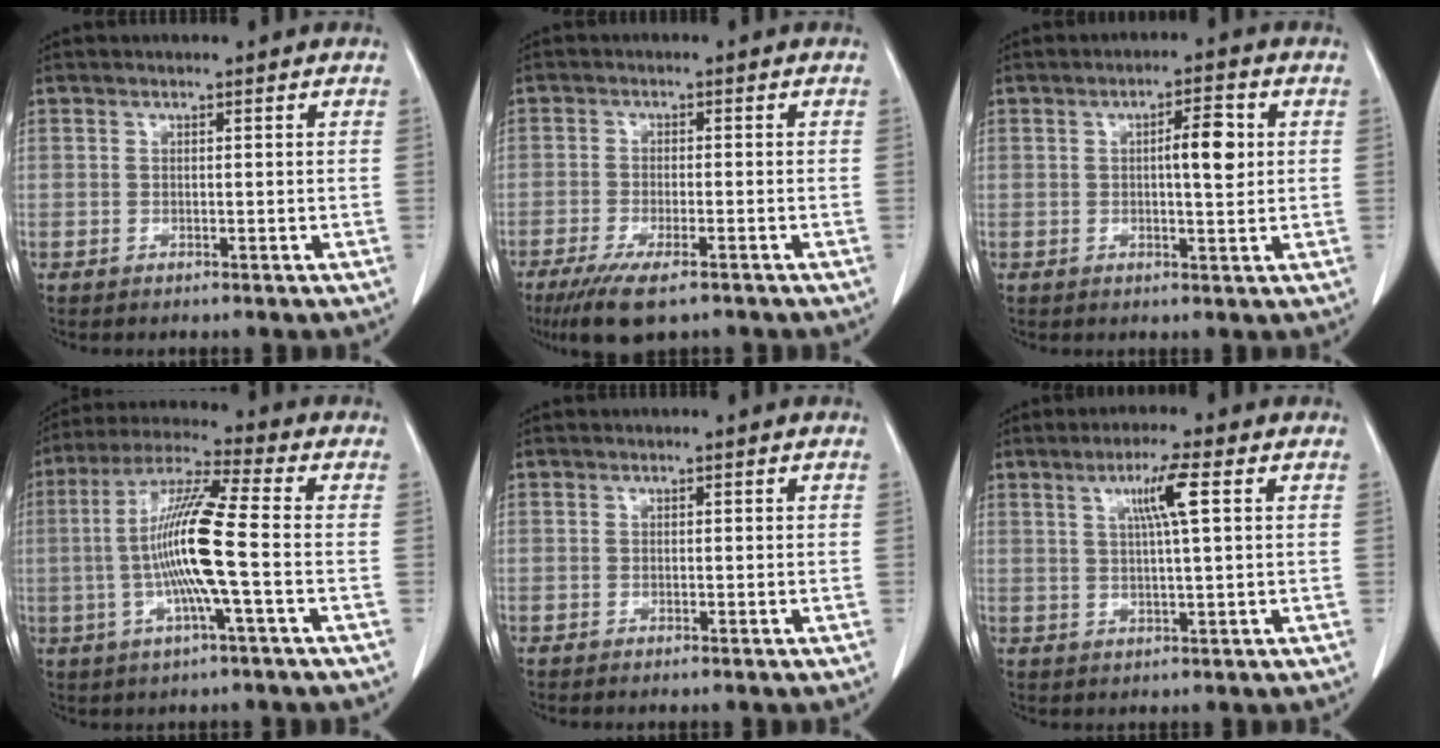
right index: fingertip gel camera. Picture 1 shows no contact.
{"total": 8.0, "force": [-5.5, 1.7, 5.5], "torque": [-0.089, -0.019, -0.083]}
{"total": 4.9, "force": [0.9, 1.1, 4.7], "torque": [-0.072, 0.007, 0.014]}
{"total": 12.3, "force": [-1.5, -0.3, 12.2], "torque": [-0.240, 0.005, -0.035]}
{"total": 0.6, "force": [-0.5, 0.0, 0.3], "torque": [-0.009, -0.002, -0.007]}
{"total": 5.4, "force": [1.8, -0.5, 5.1], "torque": [-0.090, 0.003, 0.031]}